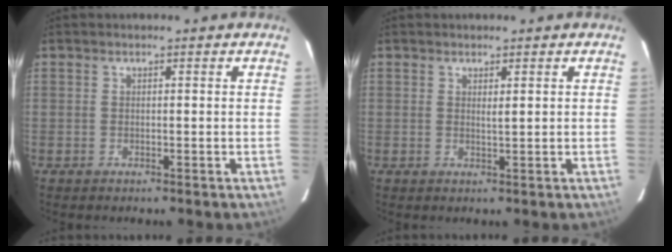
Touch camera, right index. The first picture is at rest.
{"total": 0.6, "force": [0.2, 0.0, 0.6], "torque": [-0.012, -0.001, 0.004]}